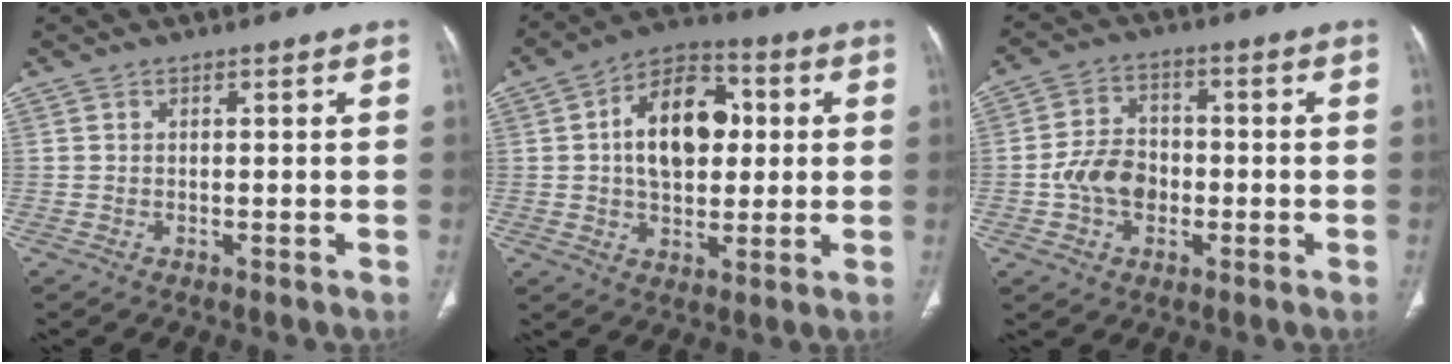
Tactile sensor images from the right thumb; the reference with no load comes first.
{"total": 15.7, "force": [2.3, 10.0, 11.8], "torque": [-0.153, 0.016, 0.029]}
{"total": 8.4, "force": [-1.7, 6.4, 5.2], "torque": [-0.074, 0.023, -0.037]}